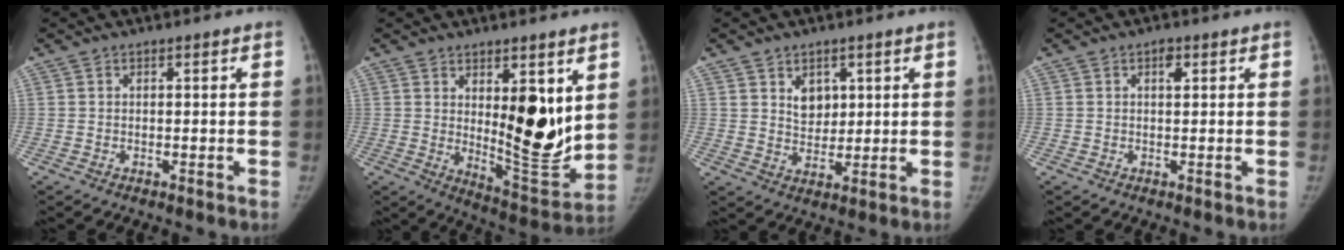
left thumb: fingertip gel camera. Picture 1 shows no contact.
{"total": 16.5, "force": [4.1, 6.3, 14.6], "torque": [-0.170, -0.055, 0.077]}
{"total": 5.2, "force": [2.1, 3.8, 2.8], "torque": [-0.020, -0.018, 0.042]}
{"total": 1.8, "force": [0.8, 1.0, 1.3], "torque": [-0.013, 0.000, 0.010]}